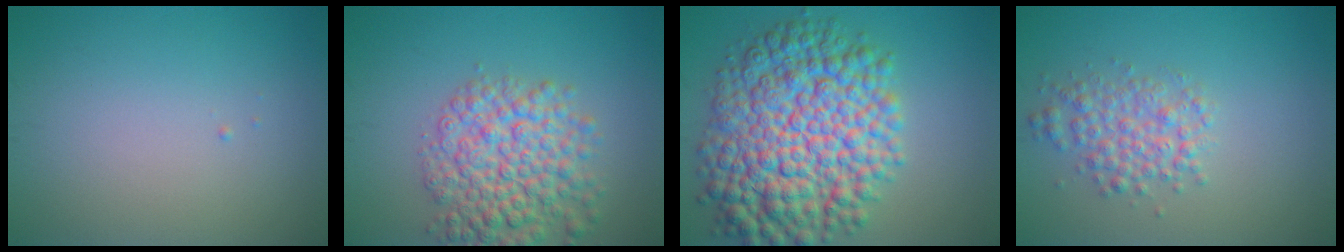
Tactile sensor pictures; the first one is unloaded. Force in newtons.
{"total": 7.0, "press": 7.0, "slide": 0.2}
{"total": 12.6, "press": 12.6, "slide": 0.3}
{"total": 3.1, "press": 3.1, "slide": 0.1}